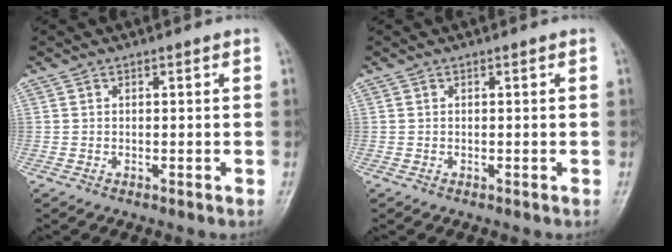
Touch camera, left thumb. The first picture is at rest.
{"total": 0.0}